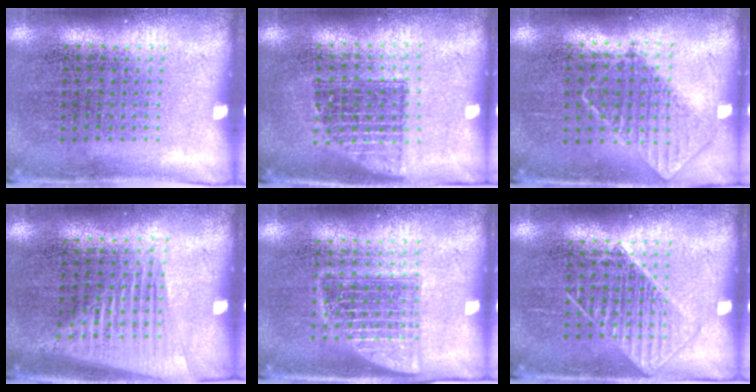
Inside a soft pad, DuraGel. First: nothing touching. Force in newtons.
{"total": 1.4, "press": 1.1, "slide": 0.8}
{"total": 0.8, "press": 0.8, "slide": 0.2}
{"total": 1.6, "press": 1.4, "slide": 0.6}
{"total": 2.1, "press": 2.0, "slide": 0.3}
{"total": 1.7, "press": 1.7, "slide": 0.3}